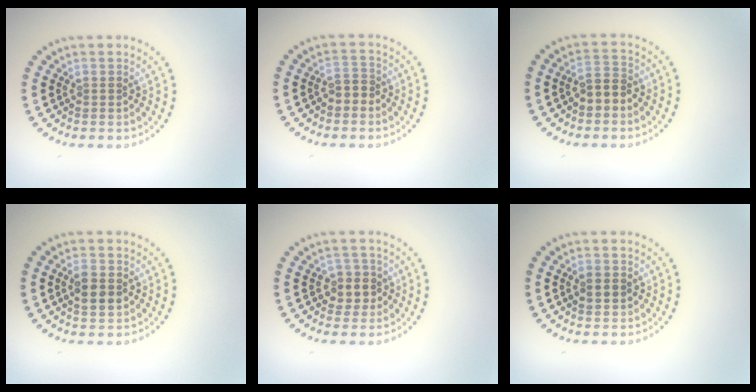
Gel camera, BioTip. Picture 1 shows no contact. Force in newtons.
{"total": 1.6, "press": 1.5, "slide": 0.5}
{"total": 2.4, "press": 2.3, "slide": 0.7}
{"total": 2.6, "press": 2.6, "slide": 0.2}
{"total": 2.1, "press": 2.0, "slide": 0.8}
{"total": 1.6, "press": 1.6, "slide": 0.1}